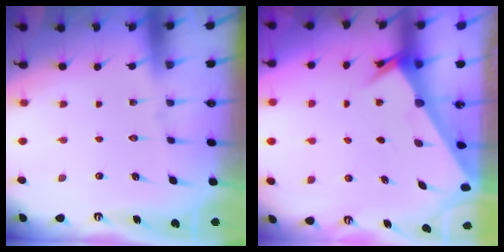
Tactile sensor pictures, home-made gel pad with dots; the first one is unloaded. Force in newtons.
{"total": 3.0, "press": 3.0, "slide": 0.2}